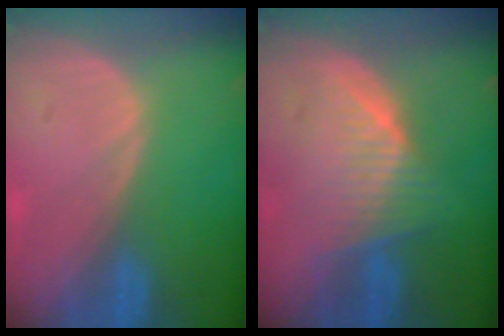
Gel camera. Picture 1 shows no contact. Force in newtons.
{"total": 6.7, "press": 6.2, "slide": 2.5}